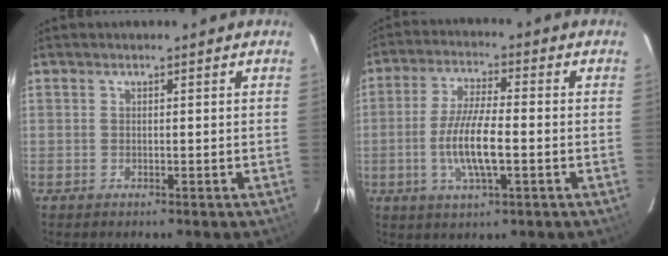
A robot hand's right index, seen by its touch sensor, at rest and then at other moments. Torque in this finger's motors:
{"motor_torque": [1.74, -0.40, 0.90, 0.20]}